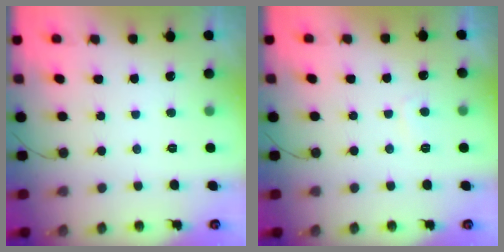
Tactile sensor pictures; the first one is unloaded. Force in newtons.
{"total": 2.0, "press": 1.9, "slide": 0.6}